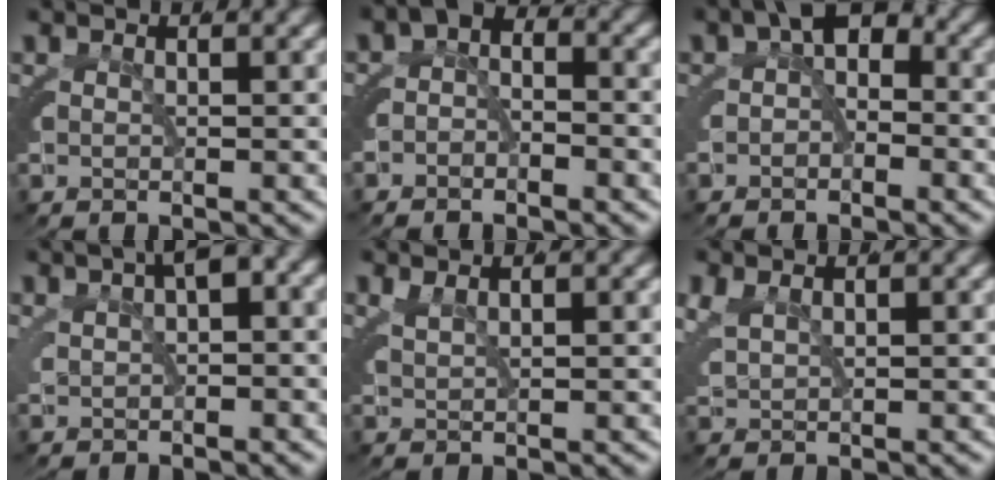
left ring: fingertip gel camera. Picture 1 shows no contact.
{"total": 2.3, "force": [-1.1, 1.5, 1.3], "torque": [-0.004, -0.009, -0.025]}
{"total": 2.4, "force": [0.3, 1.0, 2.1], "torque": [-0.016, -0.001, 0.002]}
{"total": 2.5, "force": [0.7, 0.6, 2.3], "torque": [-0.020, 0.014, 0.013]}
{"total": 1.3, "force": [0.8, -1.0, 0.2], "torque": [0.003, -0.002, 0.023]}
{"total": 1.2, "force": [0.9, 0.5, 0.7], "torque": [-0.018, 0.000, 0.026]}